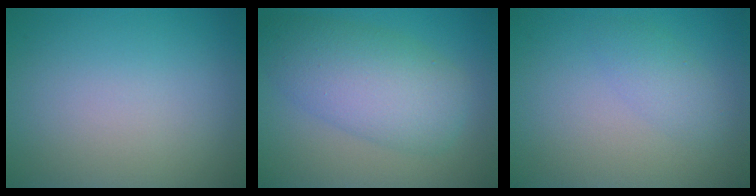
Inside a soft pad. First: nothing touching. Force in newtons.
{"total": 6.8, "press": 6.8, "slide": 0.1}
{"total": 1.9, "press": 1.9, "slide": 0.0}